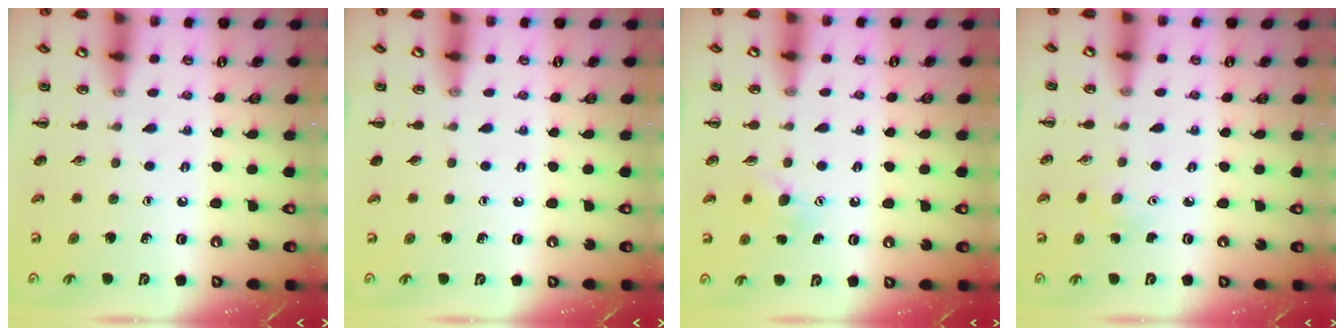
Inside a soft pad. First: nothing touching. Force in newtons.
{"total": 0.0}
{"total": 5.8, "press": 5.6, "slide": 1.5}
{"total": 2.8, "press": 2.8, "slide": 0.7}